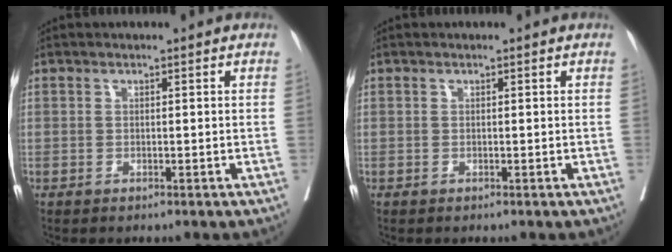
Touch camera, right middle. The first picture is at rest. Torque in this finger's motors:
{"motor_torque": [0.00, 0.00, 0.00, 0.00]}